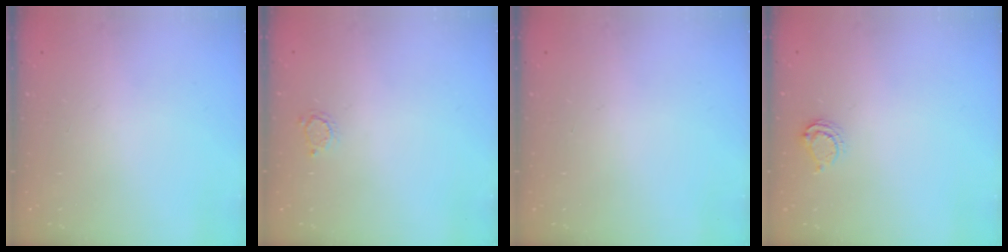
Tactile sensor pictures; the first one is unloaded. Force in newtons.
{"total": 2.6, "press": 2.6, "slide": 0.4}
{"total": 0.0}
{"total": 4.5, "press": 4.5, "slide": 0.3}